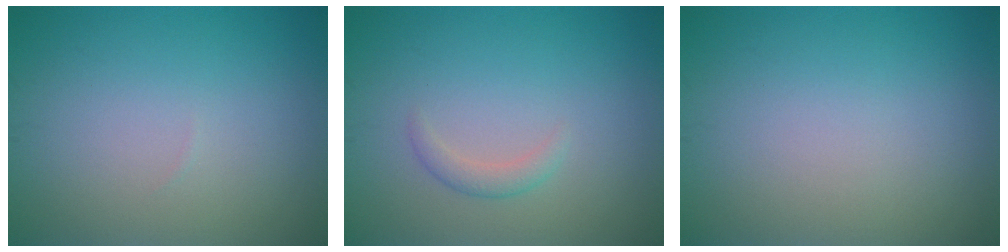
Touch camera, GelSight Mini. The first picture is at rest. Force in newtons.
{"total": 1.3, "press": 1.3, "slide": 0.1}
{"total": 0.0}